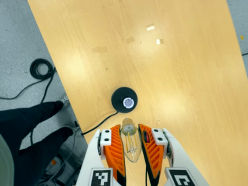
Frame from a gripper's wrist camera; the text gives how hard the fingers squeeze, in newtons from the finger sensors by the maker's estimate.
{"total": 20.2, "left": 21.2, "right": 19.2}